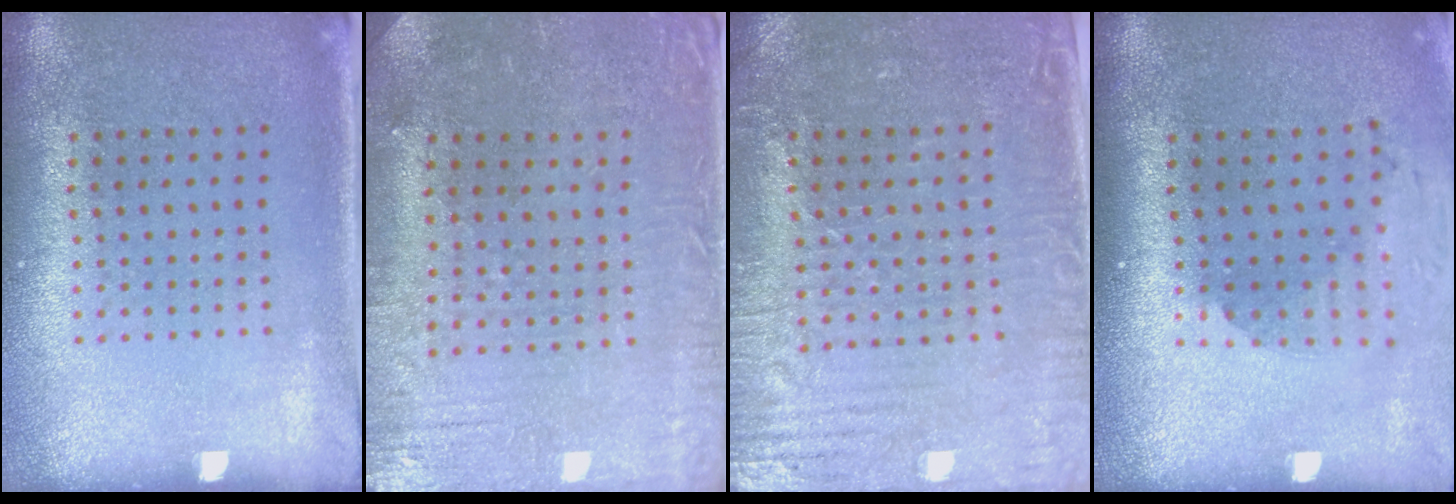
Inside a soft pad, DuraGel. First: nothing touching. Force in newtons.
{"total": 0.9, "press": 0.7, "slide": 0.5}
{"total": 3.7, "press": 3.3, "slide": 1.7}
{"total": 1.9, "press": 1.5, "slide": 1.2}